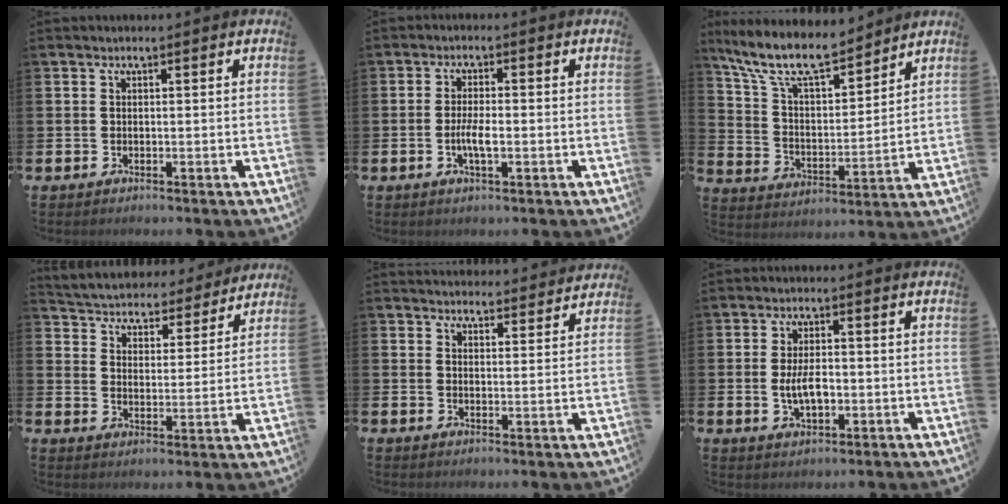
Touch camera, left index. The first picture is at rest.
{"total": 3.0, "force": [-0.7, 0.9, 2.8], "torque": [-0.049, 0.002, -0.014]}
{"total": 11.2, "force": [9.7, 2.8, 4.9], "torque": [-0.131, -0.052, 0.173]}
{"total": 5.0, "force": [4.8, 1.5, -0.1], "torque": [-0.026, -0.044, 0.079]}
{"total": 3.8, "force": [3.8, 0.4, -0.1], "torque": [0.002, -0.026, 0.068]}
{"total": 4.3, "force": [-0.5, 2.2, 3.7], "torque": [-0.051, -0.001, -0.013]}